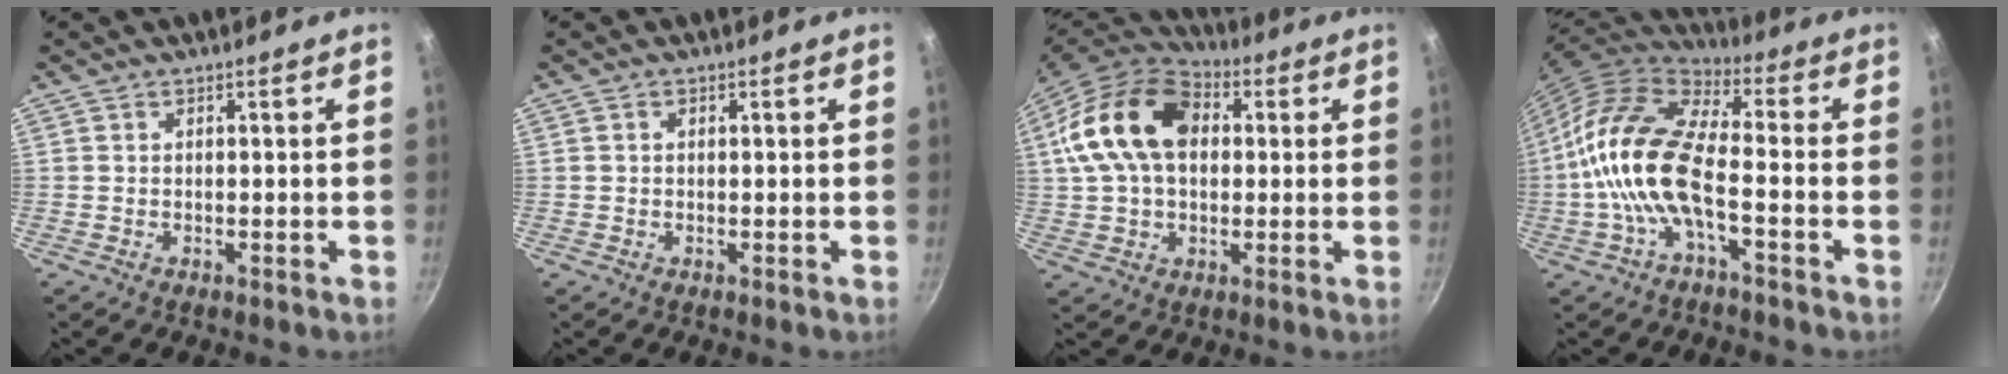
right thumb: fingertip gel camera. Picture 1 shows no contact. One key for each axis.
{"total": 0.7, "fx": 0.2, "fy": 0.5, "fz": 0.4, "tx": -0.007, "ty": 0.004, "tz": 0.003}
{"total": 18.9, "fx": 3.4, "fy": 12.8, "fz": 13.4, "tx": -0.232, "ty": 0.021, "tz": 0.045}
{"total": 16.4, "fx": -3.4, "fy": 7.0, "fz": 14.4, "tx": -0.279, "ty": 0.036, "tz": -0.080}